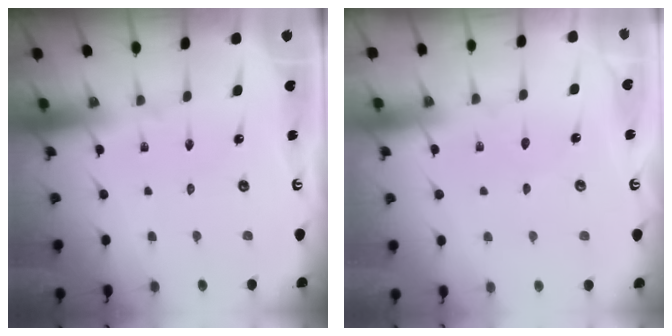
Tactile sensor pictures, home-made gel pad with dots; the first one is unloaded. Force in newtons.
{"total": 3.0, "press": 2.9, "slide": 0.4}